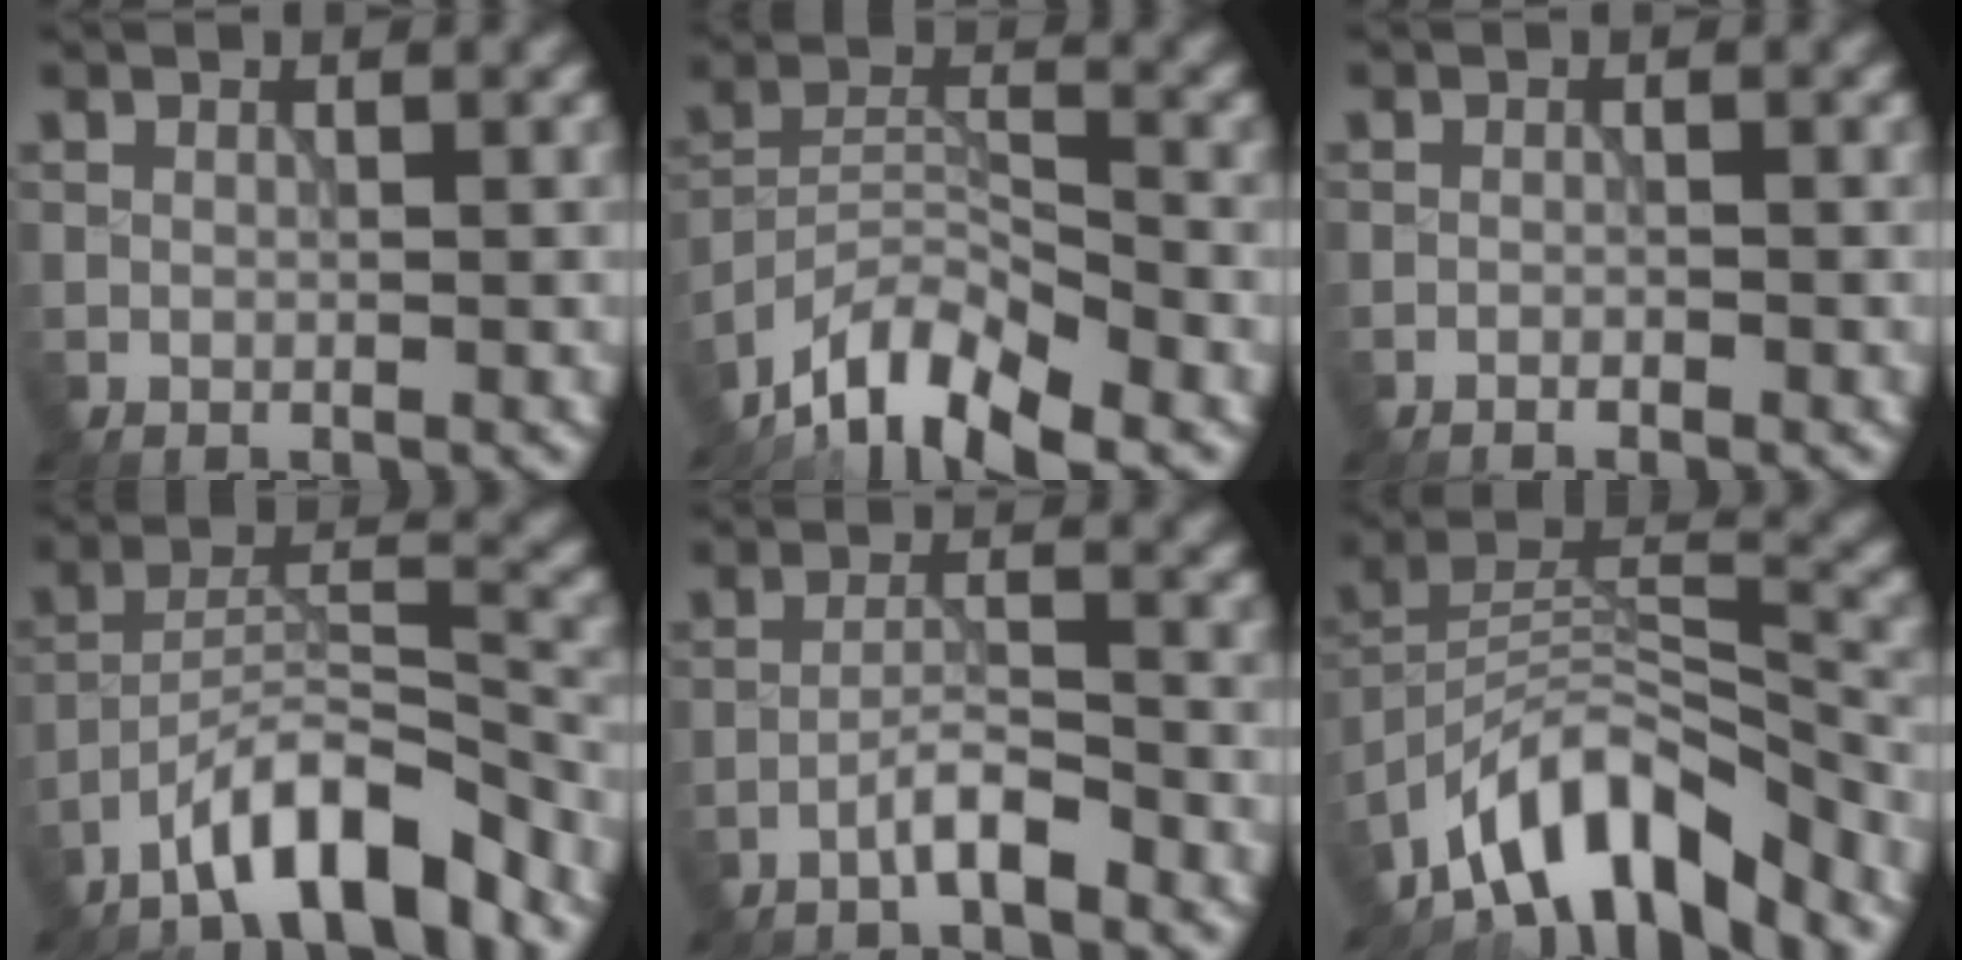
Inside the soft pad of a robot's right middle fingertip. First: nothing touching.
{"total": 8.5, "force": [-6.8, 2.5, 4.5], "torque": [-0.069, -0.001, -0.138]}
{"total": 0.6, "force": [-0.5, 0.1, 0.4], "torque": [-0.003, 0.001, -0.010]}
{"total": 7.7, "force": [-5.7, 1.8, 4.9], "torque": [-0.077, 0.012, -0.101]}
{"total": 2.8, "force": [-2.0, 0.4, 2.0], "torque": [-0.032, 0.012, -0.042]}
{"total": 9.5, "force": [-7.1, 3.3, 5.4], "torque": [-0.077, 0.005, -0.139]}